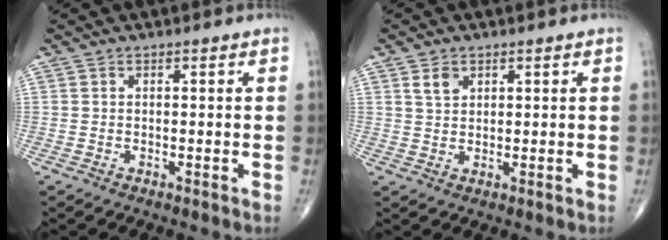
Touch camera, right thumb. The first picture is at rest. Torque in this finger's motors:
{"motor_torque": [0.02, -0.03, 0.23, 0.21, 0.03]}